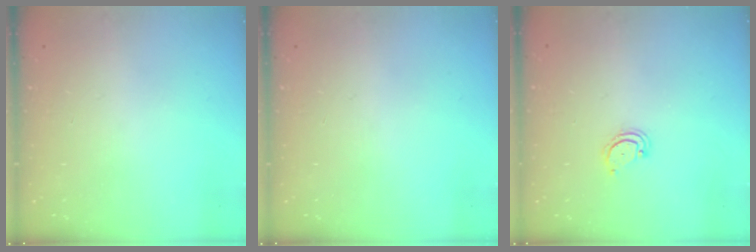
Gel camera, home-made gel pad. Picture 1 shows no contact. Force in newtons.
{"total": 0.0}
{"total": 2.5, "press": 2.5, "slide": 0.2}